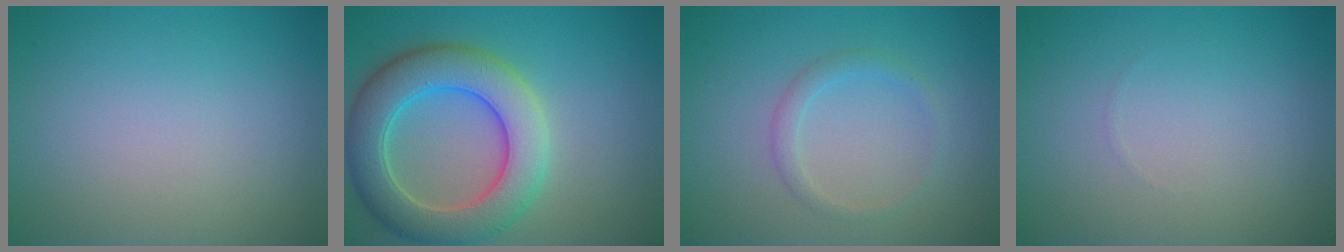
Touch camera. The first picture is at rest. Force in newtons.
{"total": 7.9, "press": 7.9, "slide": 0.3}
{"total": 1.5, "press": 1.5, "slide": 0.1}
{"total": 0.0}